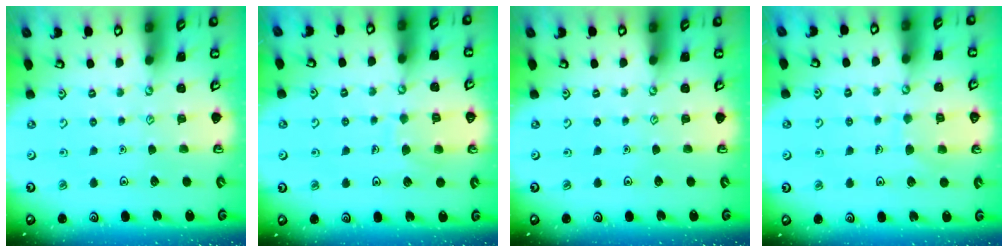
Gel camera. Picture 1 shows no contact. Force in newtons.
{"total": 7.2, "press": 7.2, "slide": 0.6}
{"total": 0.0}
{"total": 6.6, "press": 6.6, "slide": 0.5}